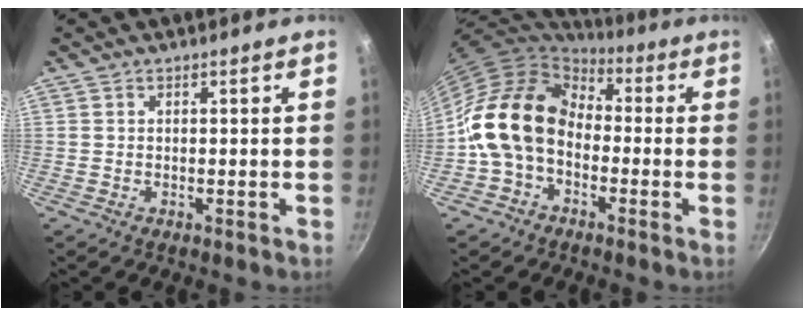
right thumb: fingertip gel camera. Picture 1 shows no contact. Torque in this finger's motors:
{"motor_torque": [2.23, 2.77, 1.45, -1.32, 0.24]}